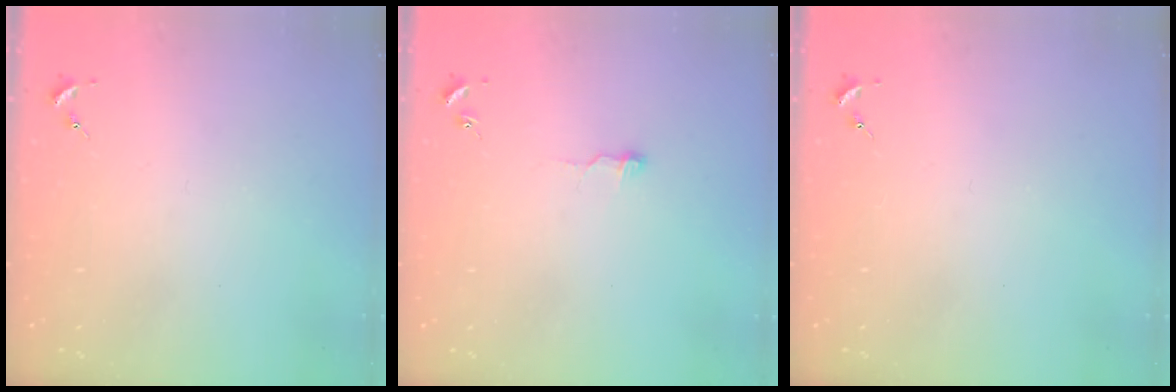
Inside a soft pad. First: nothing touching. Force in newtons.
{"total": 5.1, "press": 5.1, "slide": 0.6}
{"total": 0.0}